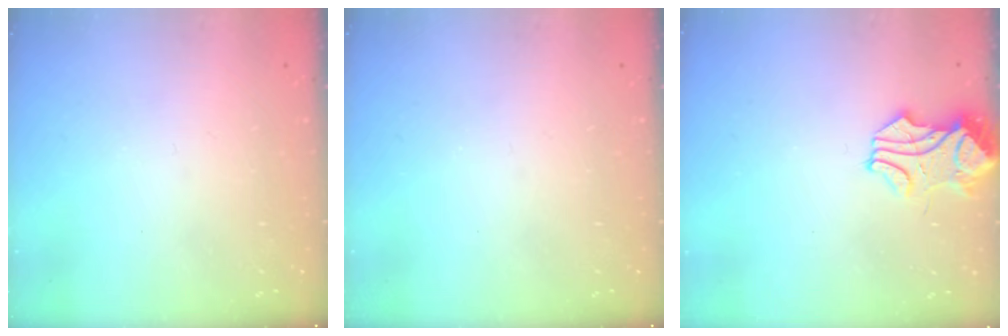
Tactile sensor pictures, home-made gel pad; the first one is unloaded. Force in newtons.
{"total": 0.0}
{"total": 1.7, "press": 1.5, "slide": 0.8}